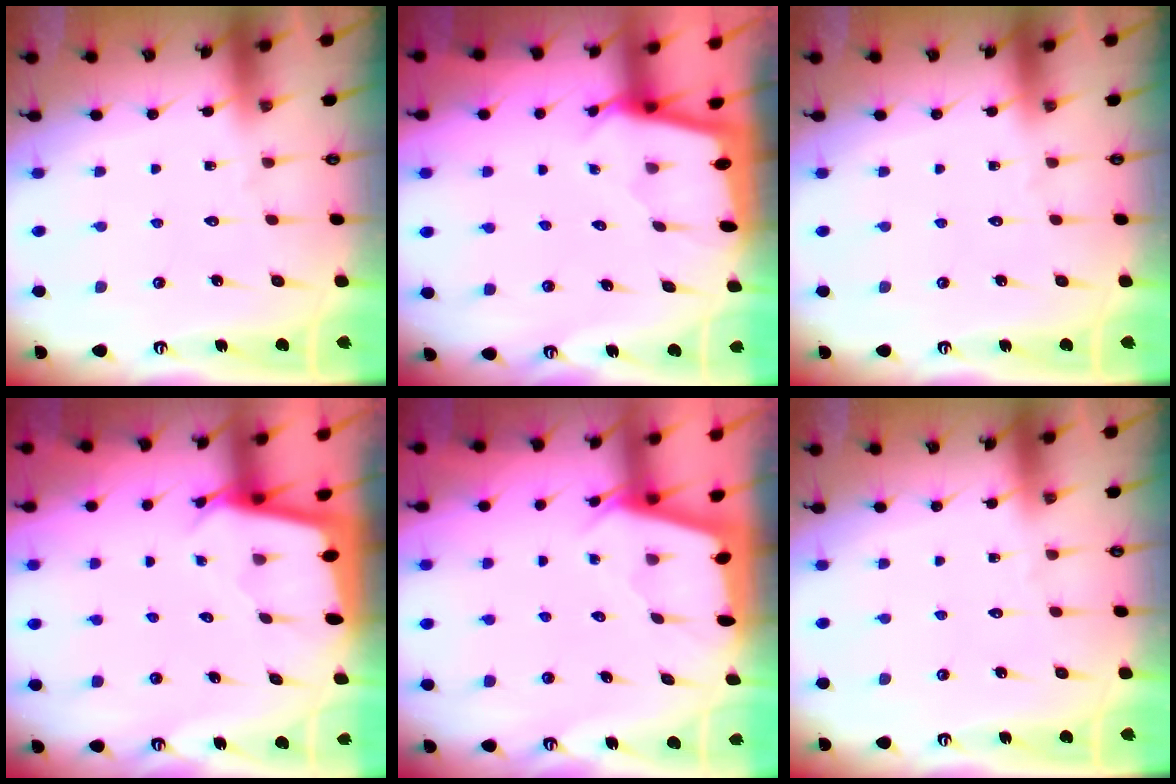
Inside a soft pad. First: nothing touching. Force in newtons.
{"total": 1.7, "press": 1.7, "slide": 0.0}
{"total": 0.0}
{"total": 2.4, "press": 2.4, "slide": 0.1}
{"total": 2.2, "press": 2.2, "slide": 0.3}
{"total": 0.0}